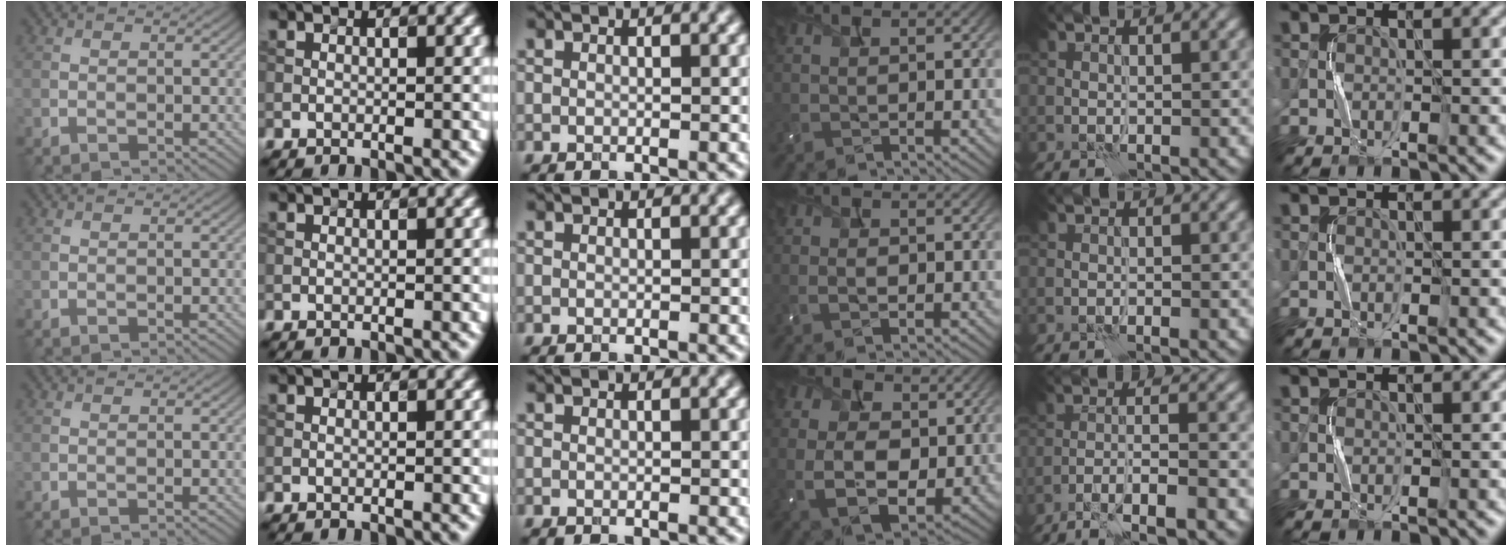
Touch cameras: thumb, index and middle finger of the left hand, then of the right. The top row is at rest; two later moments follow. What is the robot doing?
{"motion": "squeeze", "object": "bubble wrap"}